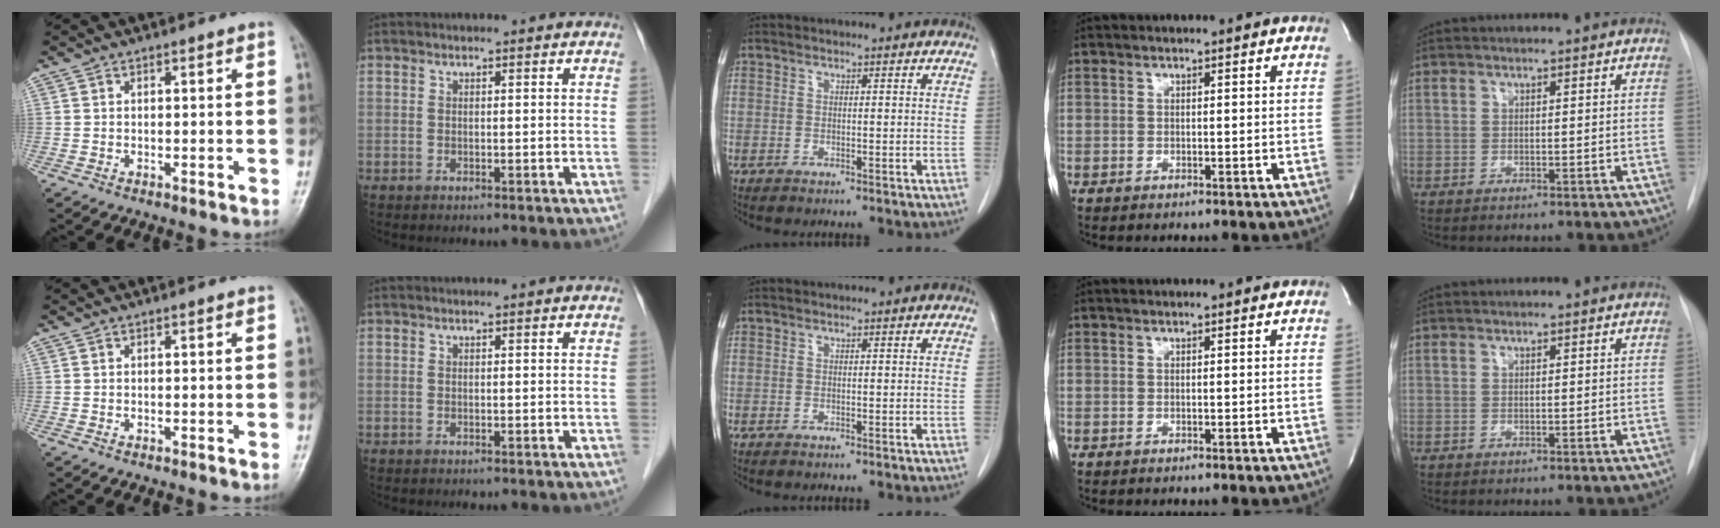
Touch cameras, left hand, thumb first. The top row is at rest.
{}